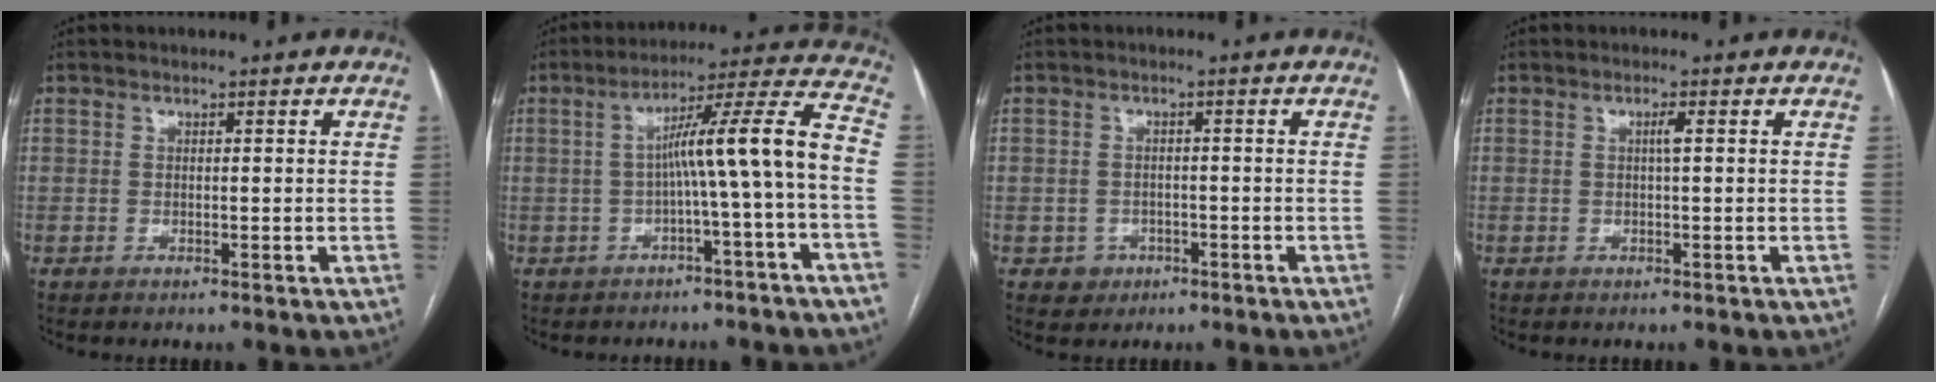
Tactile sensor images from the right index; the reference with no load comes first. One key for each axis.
{"total": 11.3, "fx": -2.0, "fy": -1.2, "fz": 11.1, "tx": -0.160, "ty": 0.034, "tz": -0.030}
{"total": 3.0, "fx": -1.3, "fy": 2.7, "fz": 0.3, "tx": 0.003, "ty": 0.012, "tz": -0.014}
{"total": 1.3, "fx": 0.2, "fy": -0.1, "fz": 1.2, "tx": -0.022, "ty": 0.002, "tz": 0.003}